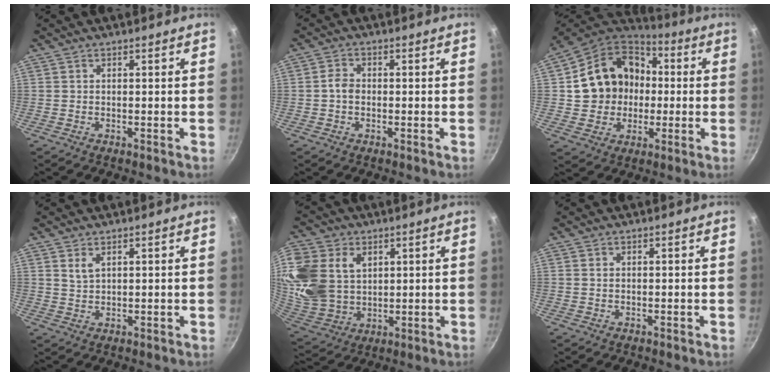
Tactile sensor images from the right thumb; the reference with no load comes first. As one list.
[{"total": 2.9, "force": [-0.3, 2.2, 1.9], "torque": [-0.030, 0.012, -0.009]}, {"total": 17.2, "force": [0.9, 14.9, 8.5], "torque": [-0.120, 0.038, 0.013]}, {"total": 2.4, "force": [1.3, 1.4, 1.6], "torque": [-0.027, -0.006, 0.027]}, {"total": 19.8, "force": [5.8, 14.7, 11.9], "torque": [-0.257, -0.013, 0.123]}, {"total": 0.8, "force": [0.2, 0.5, 0.5], "torque": [-0.008, 0.002, 0.003]}]